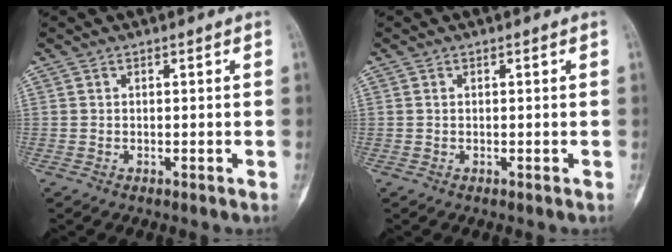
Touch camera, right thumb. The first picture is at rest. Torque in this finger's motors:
{"motor_torque": [-0.11, -0.10, 0.04, -0.17, 0.03]}